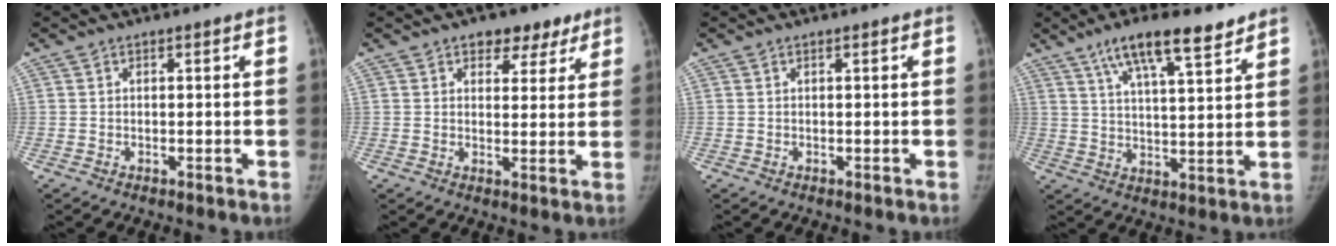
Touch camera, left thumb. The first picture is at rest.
{"total": 6.8, "force": [4.3, 4.2, 3.1], "torque": [0.003, -0.015, 0.058]}
{"total": 0.0}
{"total": 11.9, "force": [8.3, 2.9, 8.1], "torque": [-0.116, -0.034, 0.140]}